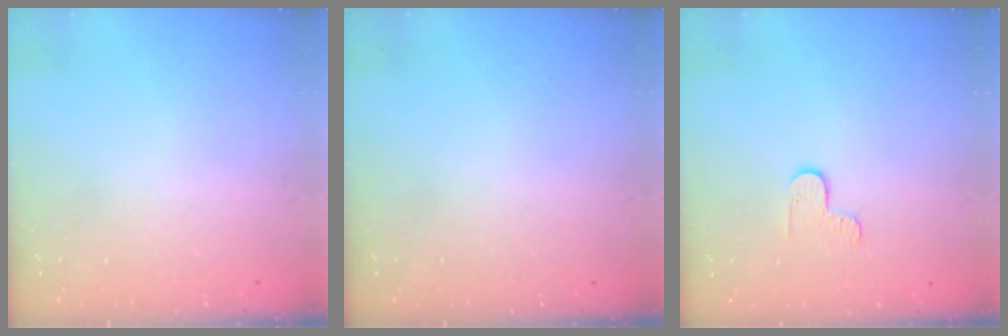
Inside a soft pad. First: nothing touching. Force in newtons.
{"total": 0.0}
{"total": 4.1, "press": 4.1, "slide": 0.5}